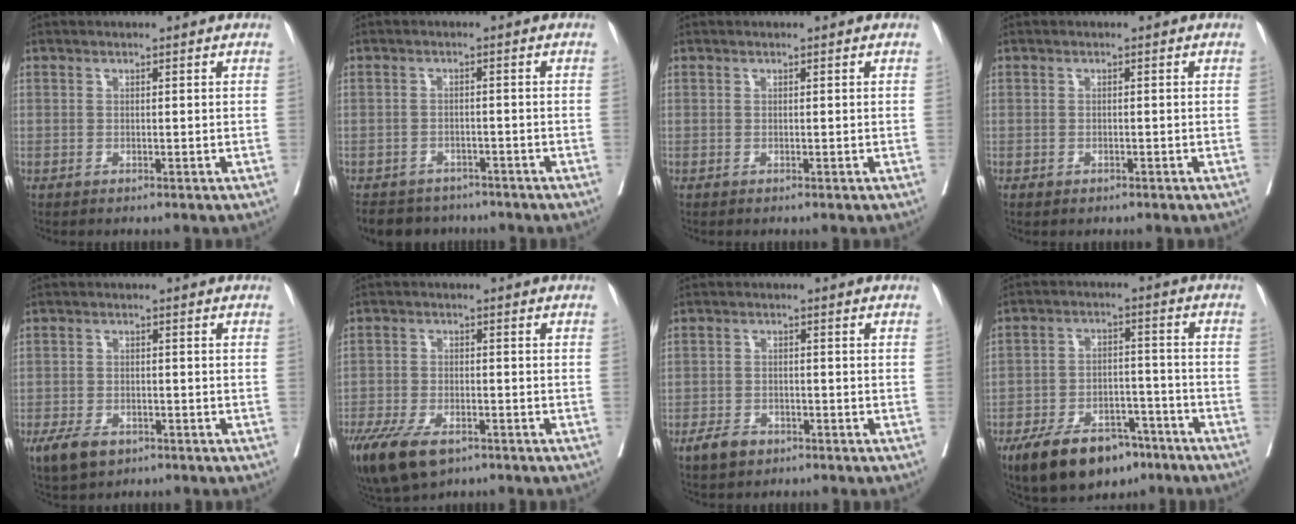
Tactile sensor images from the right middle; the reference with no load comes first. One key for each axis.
{"total": 7.2, "fx": -6.3, "fy": 3.4, "fz": 0.9, "tx": -0.009, "ty": 0.001, "tz": -0.087}
{"total": 0.0}
{"total": 0.7, "fx": -0.4, "fy": 0.5, "fz": 0.3, "tx": -0.009, "ty": -0.001, "tz": -0.003}
{"total": 5.4, "fx": -3.3, "fy": 3.1, "fz": 2.9, "tx": -0.055, "ty": -0.004, "tz": -0.053}
{"total": 12.0, "fx": -7.6, "fy": 5.5, "fz": 7.4, "tx": -0.149, "ty": -0.017, "tz": -0.126}
{"total": 3.6, "fx": -2.4, "fy": 2.1, "fz": 1.7, "tx": -0.031, "ty": 0.002, "tz": -0.037}
{"total": 13.4, "fx": -9.4, "fy": 6.2, "fz": 7.2, "tx": -0.113, "ty": 0.005, "tz": -0.150}